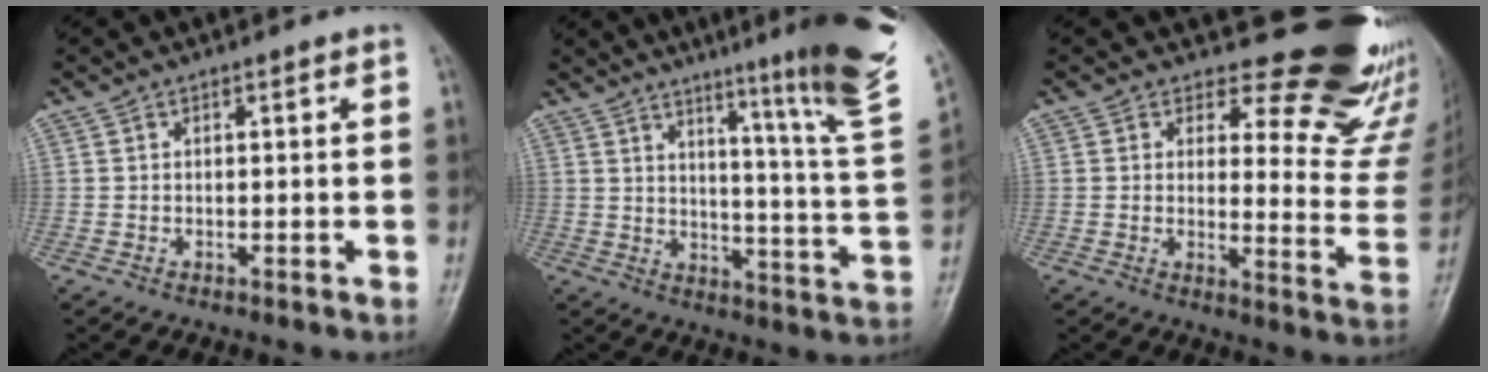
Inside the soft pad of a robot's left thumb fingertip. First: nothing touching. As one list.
[{"total": 20.7, "force": [13.2, 0.2, 15.9], "torque": [-0.200, -0.088, 0.172]}, {"total": 16.8, "force": [14.9, 6.0, 4.6], "torque": [-0.001, -0.153, 0.155]}]